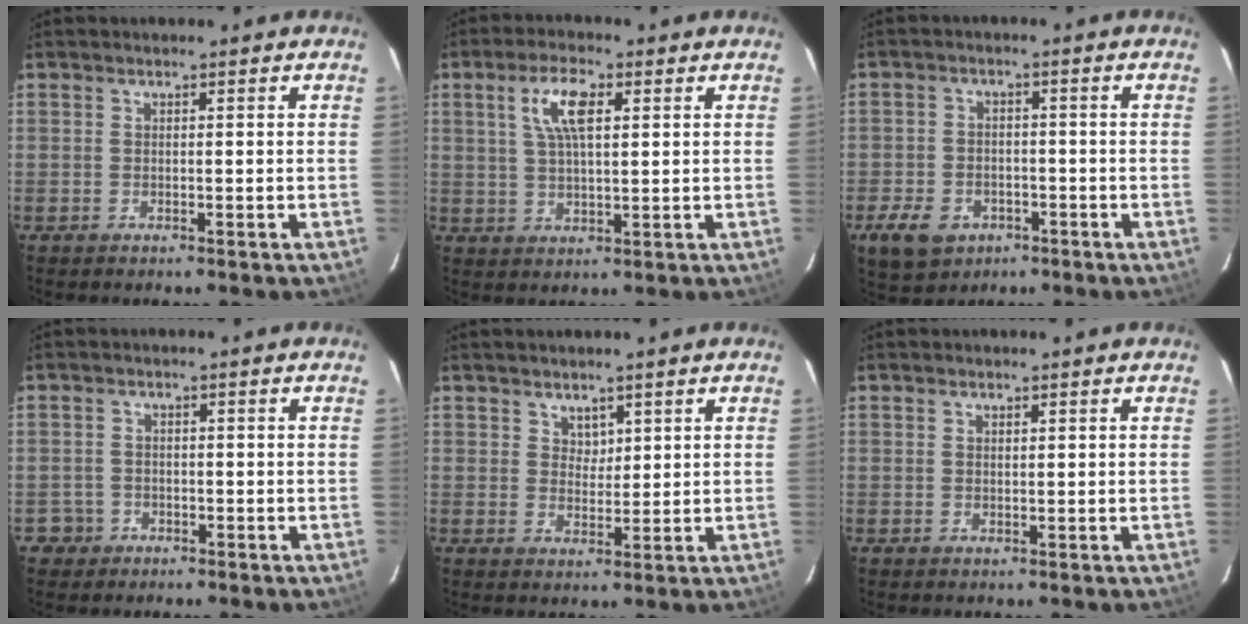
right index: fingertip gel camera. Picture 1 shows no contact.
{"total": 6.9, "force": [2.5, 2.4, 6.0], "torque": [-0.115, 0.010, 0.048]}
{"total": 9.3, "force": [-4.9, 6.5, 4.4], "torque": [-0.123, -0.001, -0.073]}
{"total": 3.0, "force": [-1.3, 2.7, 0.0], "torque": [-0.005, 0.015, -0.020]}
{"total": 2.8, "force": [1.9, 1.9, 0.6], "torque": [-0.005, 0.002, 0.036]}
{"total": 0.6, "force": [0.5, 0.2, 0.2], "torque": [-0.003, 0.001, 0.009]}